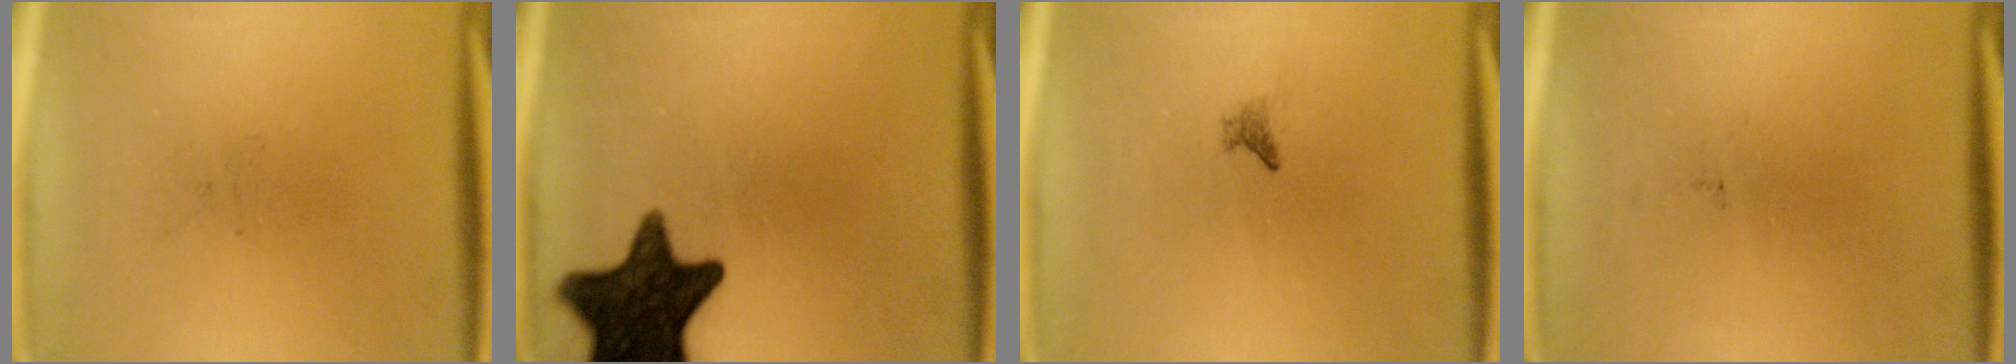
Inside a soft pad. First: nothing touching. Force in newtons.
{"total": 15.5}
{"total": 0.8}
{"total": 0.0}